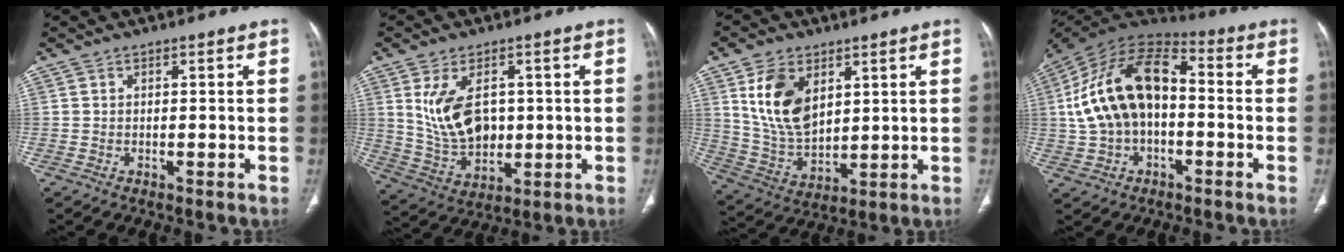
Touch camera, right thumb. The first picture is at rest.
{"total": 11.8, "force": [2.1, 7.6, 8.8], "torque": [-0.146, -0.010, 0.058]}
{"total": 13.6, "force": [5.0, 8.5, 9.4], "torque": [-0.157, -0.024, 0.110]}
{"total": 18.7, "force": [-0.2, 11.6, 14.7], "torque": [-0.268, 0.042, -0.007]}